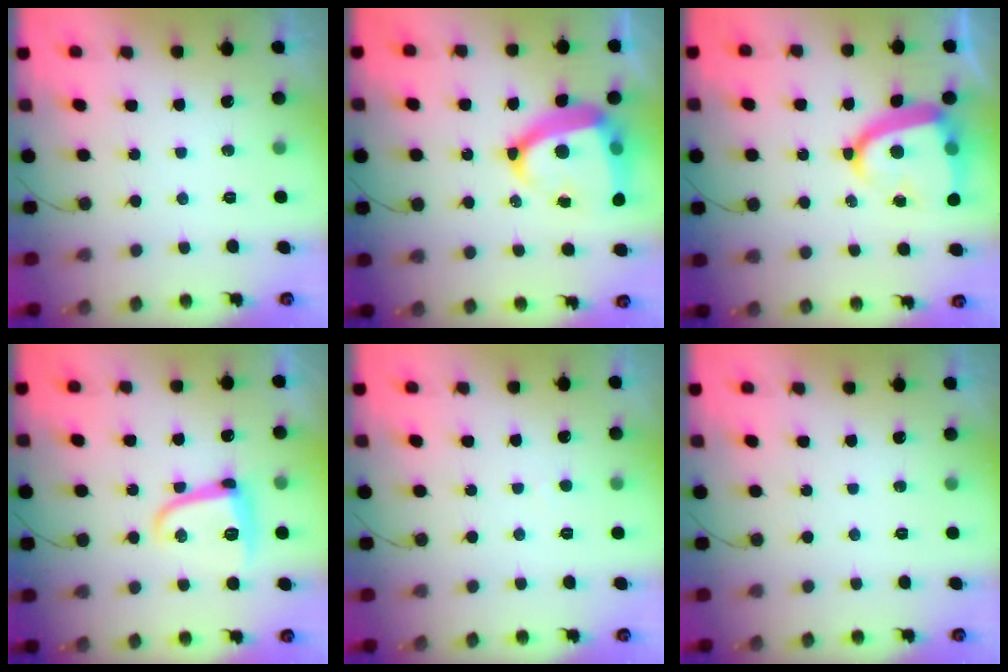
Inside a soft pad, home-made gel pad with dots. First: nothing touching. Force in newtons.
{"total": 17.2, "press": 17.0, "slide": 2.2}
{"total": 15.7, "press": 15.6, "slide": 1.5}
{"total": 10.5, "press": 10.5, "slide": 0.7}
{"total": 2.0, "press": 2.0, "slide": 0.1}
{"total": 0.0}